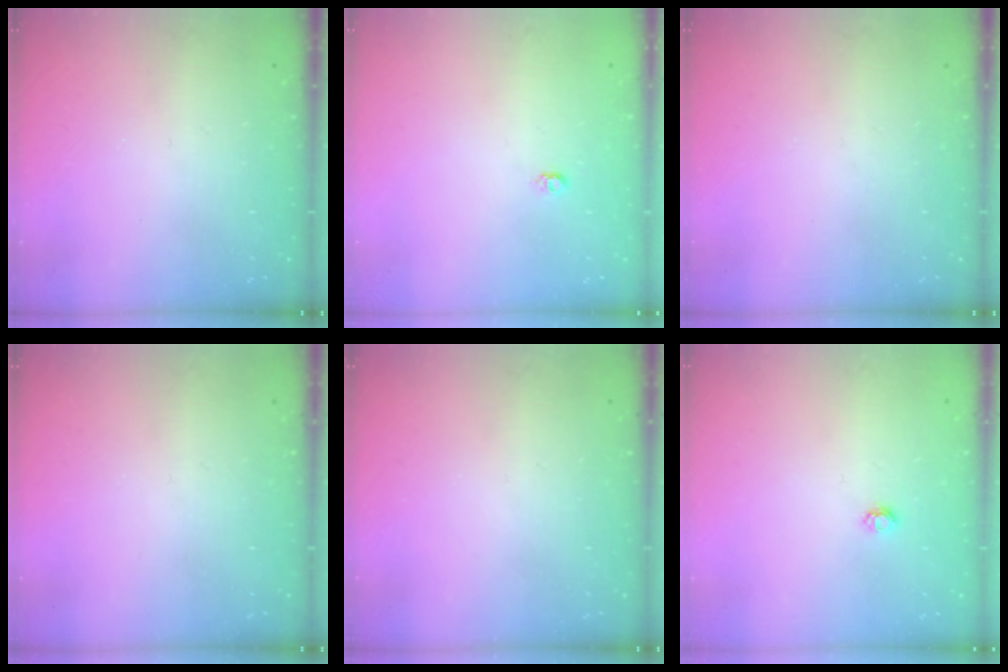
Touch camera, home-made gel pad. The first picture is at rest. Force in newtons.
{"total": 3.7, "press": 3.7, "slide": 0.4}
{"total": 0.0}
{"total": 0.0}
{"total": 0.0}
{"total": 3.8, "press": 3.8, "slide": 0.6}